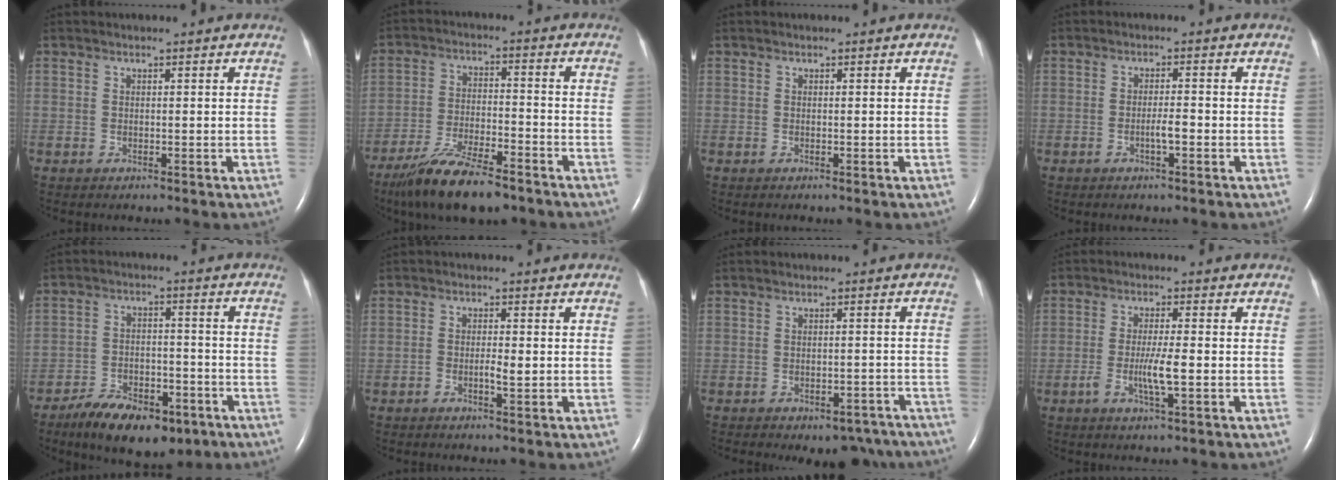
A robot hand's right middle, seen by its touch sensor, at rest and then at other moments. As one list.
[{"total": 12.6, "force": [-9.7, 2.7, 7.6], "torque": [-0.142, -0.023, -0.170]}, {"total": 0.0}, {"total": 2.2, "force": [-0.9, 0.2, 1.9], "torque": [-0.036, 0.001, -0.017]}, {"total": 11.9, "force": [-8.0, 5.2, 7.1], "torque": [-0.114, -0.002, -0.126]}, {"total": 2.1, "force": [-0.6, 0.4, 1.9], "torque": [-0.037, 0.001, -0.011]}, {"total": 11.3, "force": [-9.2, 5.0, 4.1], "torque": [-0.049, 0.012, -0.102]}, {"total": 4.6, "force": [-1.3, 0.1, 4.5], "torque": [-0.088, -0.006, -0.024]}]